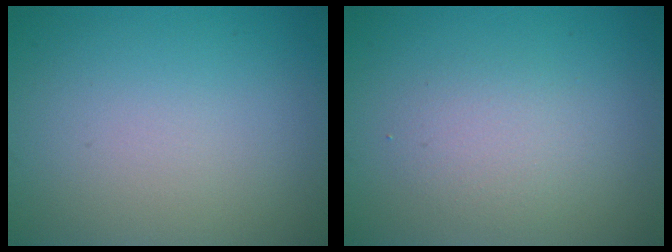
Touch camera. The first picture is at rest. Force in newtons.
{"total": 2.2, "press": 2.2, "slide": 0.0}